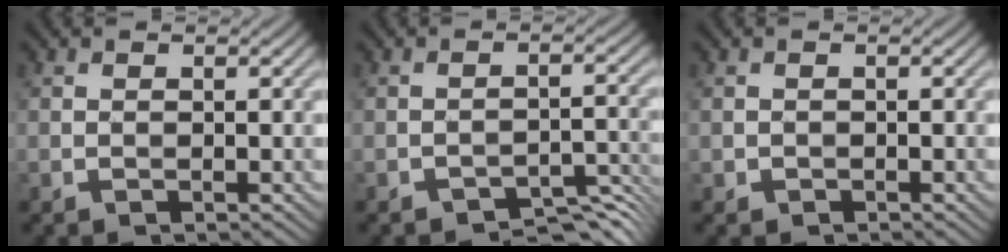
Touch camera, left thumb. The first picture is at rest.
{"total": 3.6, "force": [-3.5, 0.4, 0.7], "torque": [-0.005, 0.010, -0.053]}
{"total": 0.5, "force": [-0.1, 0.4, -0.3], "torque": [-0.001, -0.001, -0.002]}